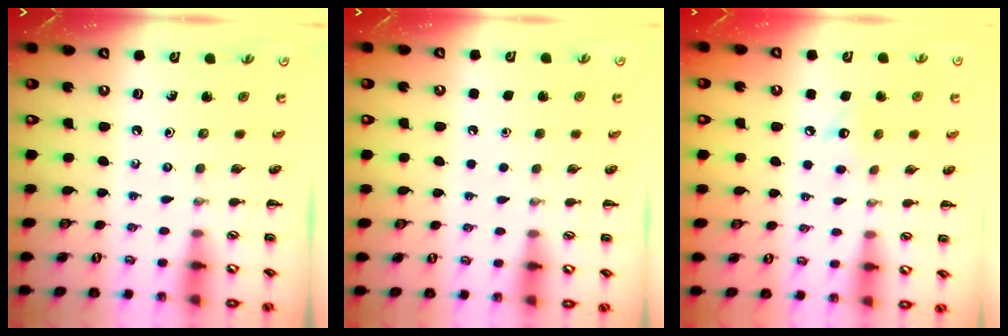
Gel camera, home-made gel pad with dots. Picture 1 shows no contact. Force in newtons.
{"total": 1.6, "press": 1.6, "slide": 0.1}
{"total": 6.4, "press": 6.3, "slide": 1.2}